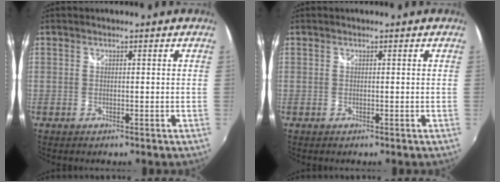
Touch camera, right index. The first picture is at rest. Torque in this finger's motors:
{"motor_torque": [0.00, 0.00, 0.00, 0.00]}